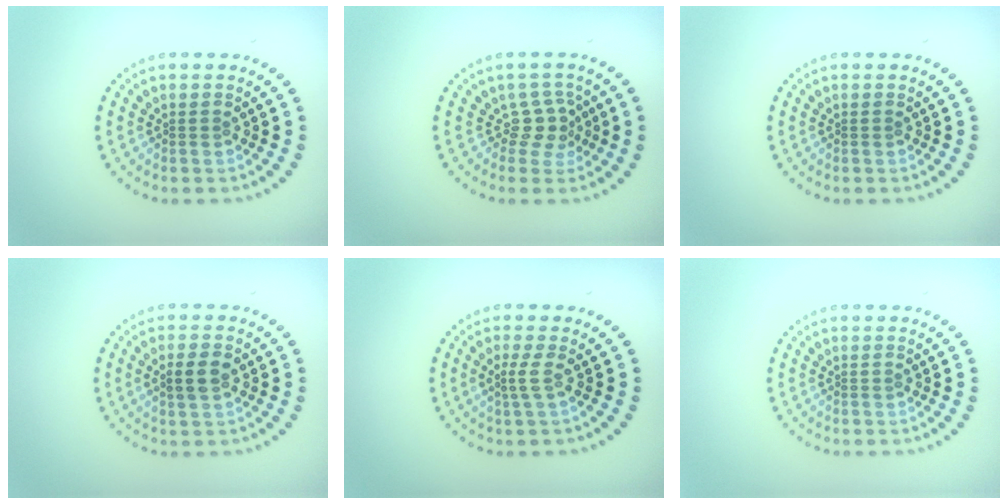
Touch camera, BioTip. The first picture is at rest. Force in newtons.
{"total": 2.4, "press": 1.6, "slide": 1.7}
{"total": 0.0}
{"total": 2.4, "press": 2.4, "slide": 0.4}
{"total": 1.3, "press": 1.0, "slide": 0.9}
{"total": 0.0}